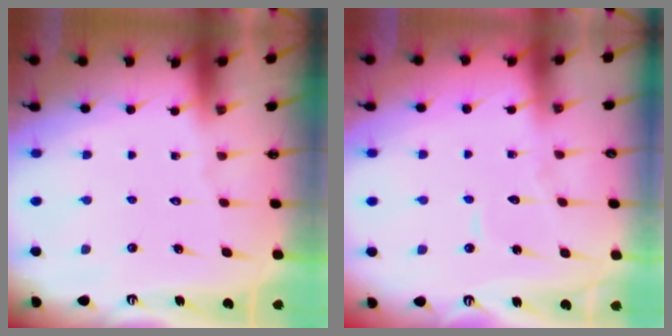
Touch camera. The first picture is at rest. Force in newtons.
{"total": 5.2, "press": 5.2, "slide": 0.2}